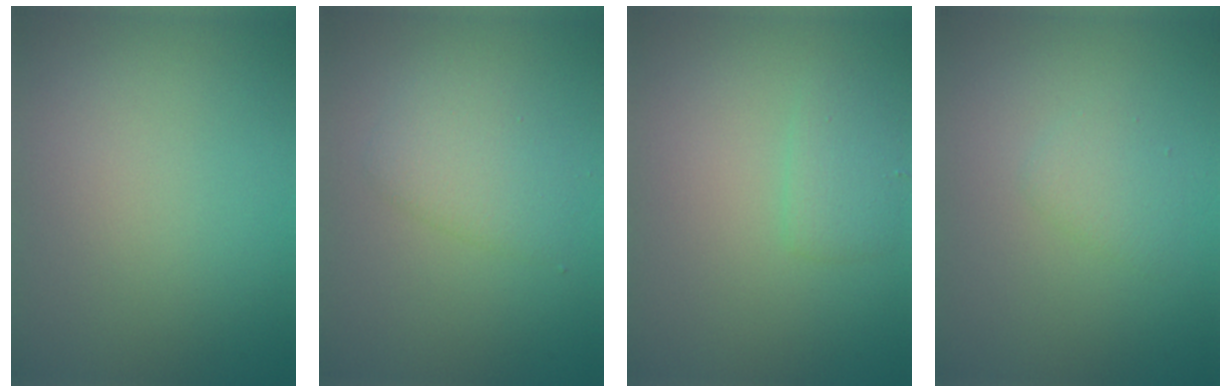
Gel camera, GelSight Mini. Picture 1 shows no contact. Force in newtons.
{"total": 2.5, "press": 2.5, "slide": 0.0}
{"total": 1.7, "press": 1.7, "slide": 0.1}
{"total": 1.4, "press": 1.4, "slide": 0.0}